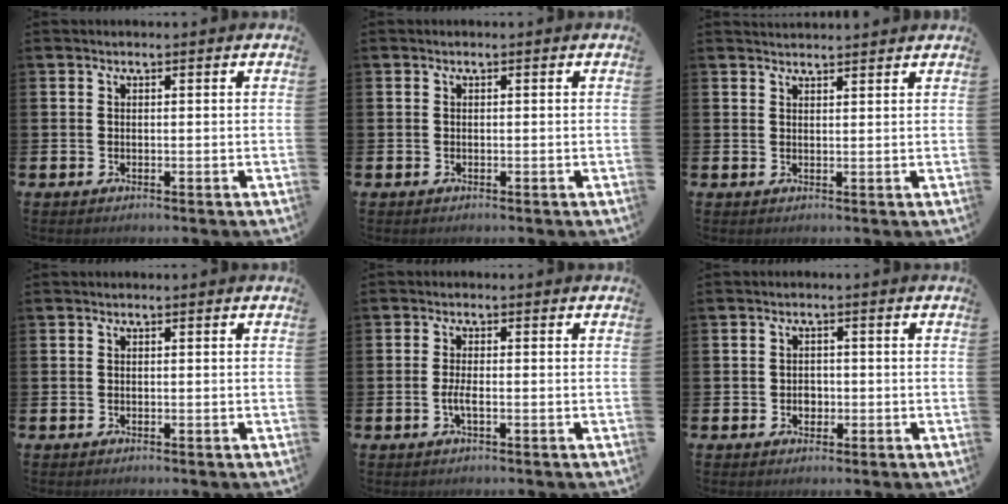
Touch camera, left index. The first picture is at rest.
{"total": 0.0}
{"total": 2.1, "force": [2.1, 0.1, 0.0], "torque": [0.004, -0.012, 0.037]}
{"total": 0.0}
{"total": 1.9, "force": [-0.5, 0.4, 1.8], "torque": [-0.035, 0.001, -0.010]}
{"total": 1.8, "force": [-0.3, 1.5, 0.9], "torque": [0.003, -0.004, -0.013]}